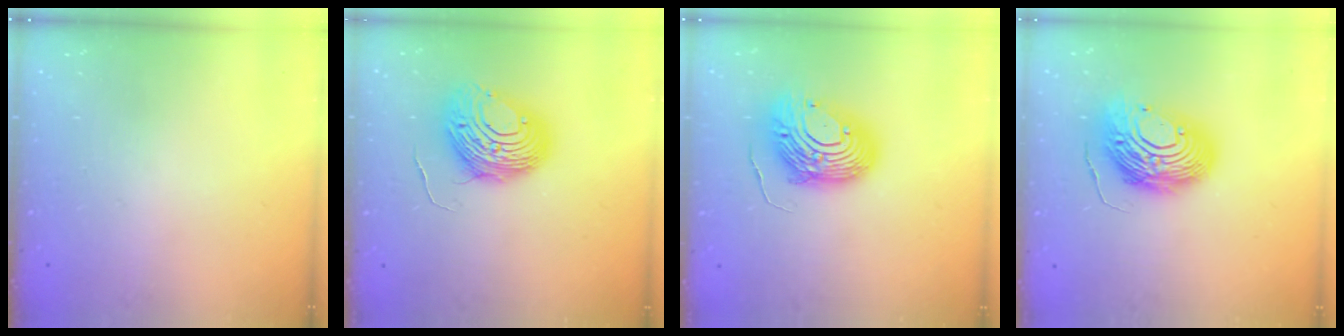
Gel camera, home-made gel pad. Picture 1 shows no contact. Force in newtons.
{"total": 11.8, "press": 11.7, "slide": 1.2}
{"total": 19.1, "press": 19.0, "slide": 1.8}
{"total": 14.5, "press": 14.4, "slide": 1.5}